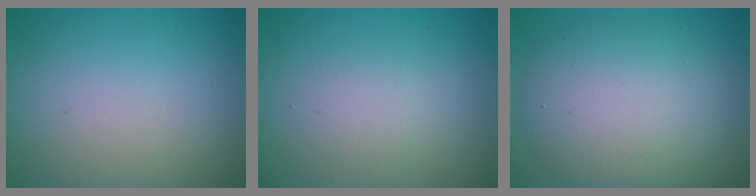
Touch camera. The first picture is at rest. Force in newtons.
{"total": 1.6, "press": 1.6, "slide": 0.1}
{"total": 7.8, "press": 7.8, "slide": 0.3}